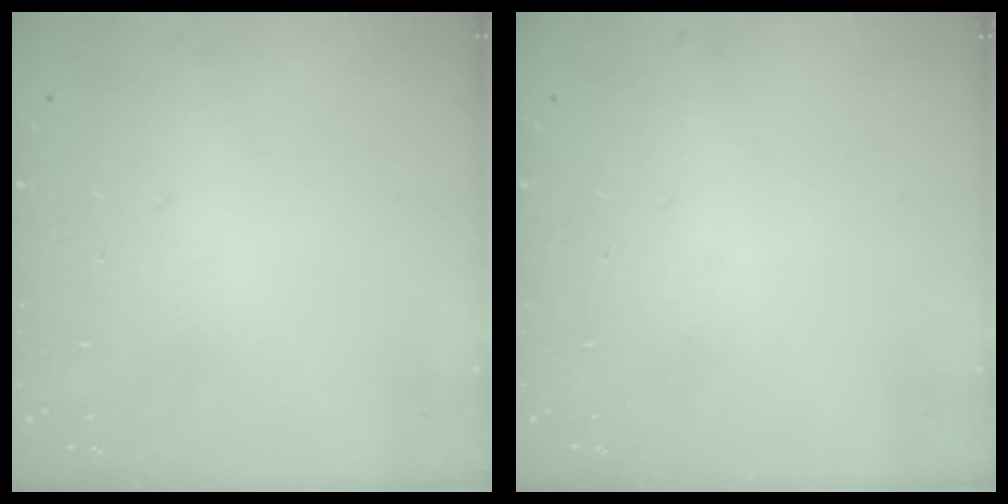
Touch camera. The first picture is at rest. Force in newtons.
{"total": 0.0}